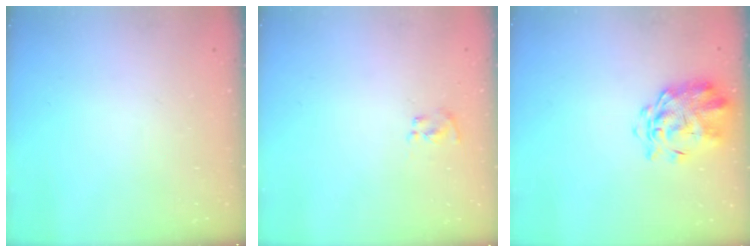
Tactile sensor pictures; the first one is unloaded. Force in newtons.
{"total": 3.0, "press": 2.9, "slide": 0.9}
{"total": 3.7, "press": 3.5, "slide": 1.3}